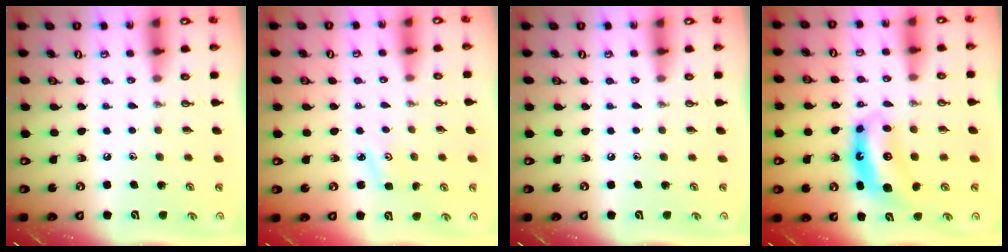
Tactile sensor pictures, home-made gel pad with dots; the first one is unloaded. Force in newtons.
{"total": 2.6, "press": 2.6, "slide": 0.4}
{"total": 0.0}
{"total": 7.0, "press": 7.0, "slide": 0.8}